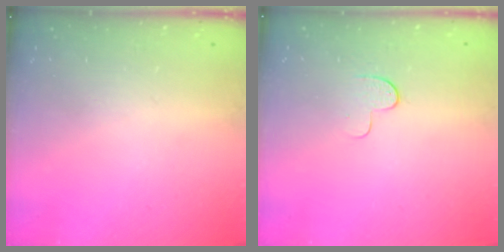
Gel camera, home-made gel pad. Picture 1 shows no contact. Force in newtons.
{"total": 3.9, "press": 3.9, "slide": 0.3}